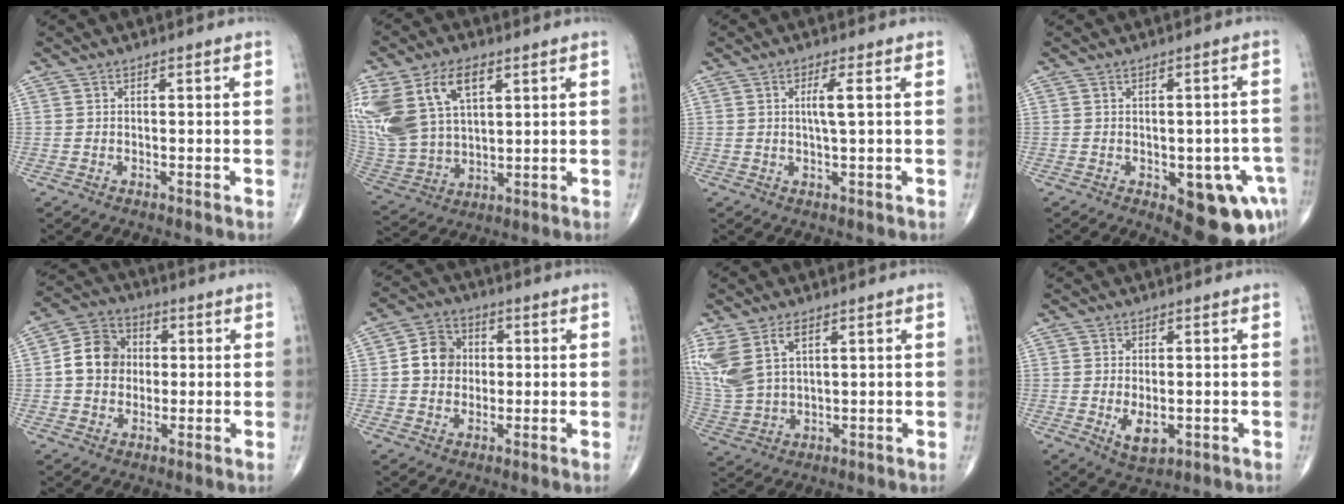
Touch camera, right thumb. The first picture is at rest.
{"total": 20.7, "force": [8.5, 12.3, 14.3], "torque": [-0.320, 0.002, 0.173]}
{"total": 3.3, "force": [0.6, 0.1, 3.3], "torque": [-0.070, -0.003, 0.011]}
{"total": 13.2, "force": [-5.3, 6.1, 10.4], "torque": [-0.084, 0.016, -0.053]}
{"total": 9.2, "force": [0.4, 7.8, 4.8], "torque": [-0.063, 0.018, -0.004]}
{"total": 7.5, "force": [0.5, 6.4, 3.7], "torque": [-0.042, 0.012, 0.000]}
{"total": 11.2, "force": [5.1, 6.2, 7.8], "torque": [-0.185, -0.005, 0.116]}
{"total": 5.6, "force": [-1.0, 3.0, 4.7], "torque": [-0.071, -0.014, -0.006]}